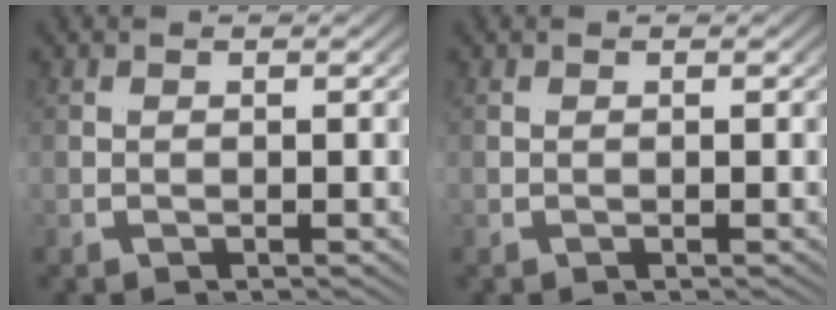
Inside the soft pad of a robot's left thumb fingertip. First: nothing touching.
{"total": 0.0}